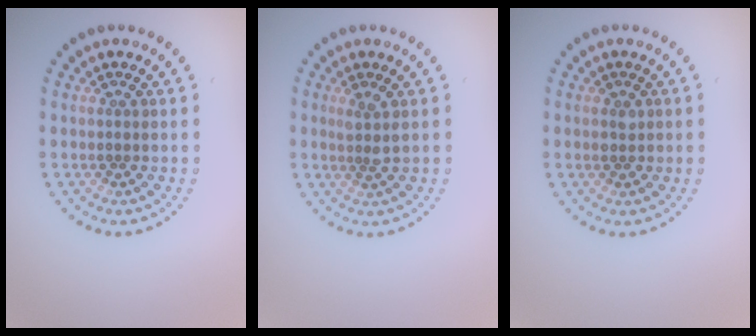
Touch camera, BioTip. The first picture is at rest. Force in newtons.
{"total": 1.4, "press": 1.1, "slide": 0.9}
{"total": 1.0, "press": 1.0, "slide": 0.2}